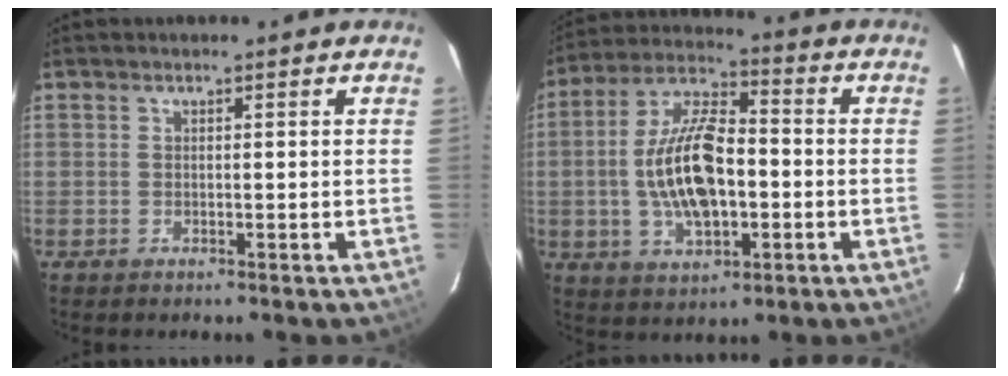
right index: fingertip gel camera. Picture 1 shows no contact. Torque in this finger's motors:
{"motor_torque": [2.14, 0.00, 0.50, 0.21]}